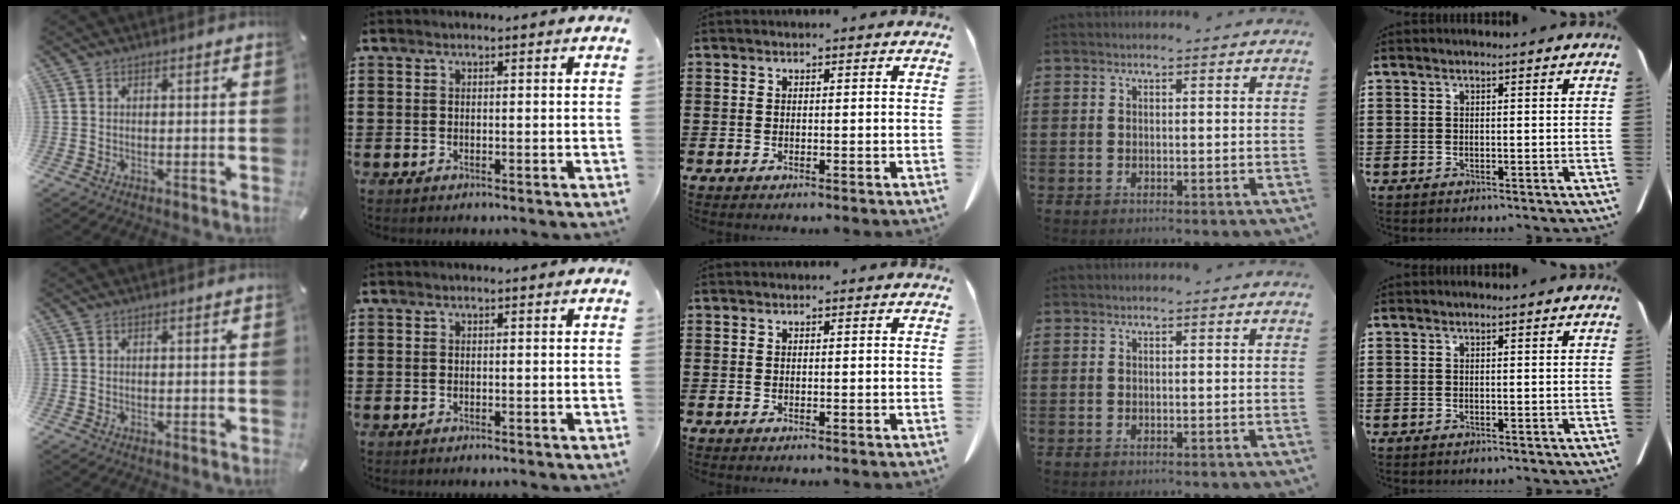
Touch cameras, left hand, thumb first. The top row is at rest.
{}